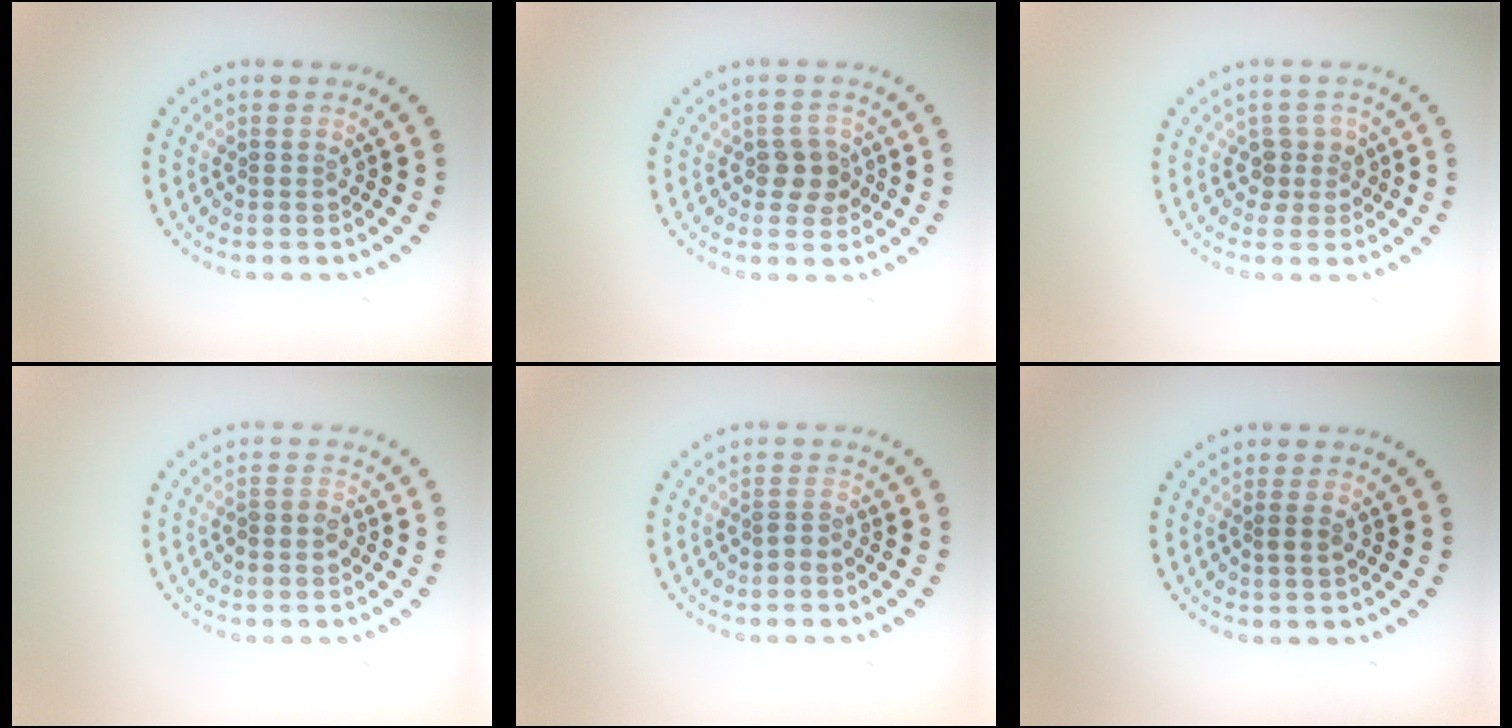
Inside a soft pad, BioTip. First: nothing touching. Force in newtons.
{"total": 2.4, "press": 2.3, "slide": 0.5}
{"total": 2.0, "press": 1.6, "slide": 1.2}
{"total": 1.5, "press": 1.3, "slide": 0.7}
{"total": 0.9, "press": 0.4, "slide": 0.8}
{"total": 1.0, "press": 0.9, "slide": 0.4}